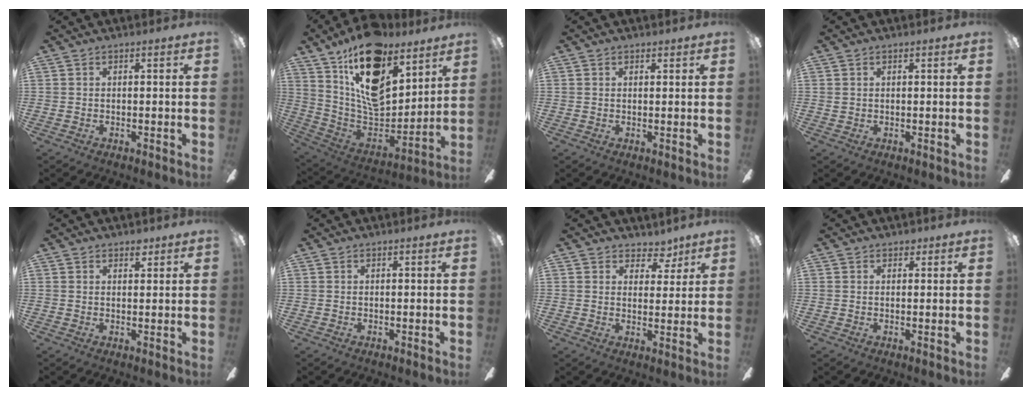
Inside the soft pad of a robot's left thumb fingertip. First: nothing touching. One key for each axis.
{"total": 19.6, "fx": 12.2, "fy": 9.8, "fz": 11.7, "tx": -0.208, "ty": -0.079, "tz": 0.215}
{"total": 1.0, "fx": 0.9, "fy": 0.5, "fz": 0.2, "tx": 0.004, "ty": -0.003, "tz": 0.015}
{"total": 0.8, "fx": 0.6, "fy": 0.6, "fz": 0.1, "tx": -0.001, "ty": 0.004, "tz": 0.009}
{"total": 2.7, "fx": 2.1, "fy": 1.5, "fz": 0.9, "tx": 0.004, "ty": -0.008, "tz": 0.033}
{"total": 0.0}
{"total": 5.5, "fx": 3.9, "fy": 3.6, "fz": 1.3, "tx": -0.010, "ty": -0.022, "tz": 0.068}
{"total": 1.5, "fx": 1.0, "fy": 1.2, "fz": 0.3, "tx": 0.010, "ty": -0.004, "tz": 0.015}